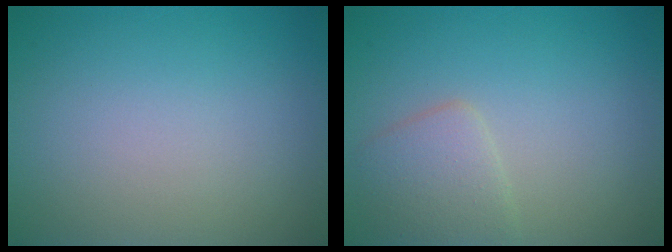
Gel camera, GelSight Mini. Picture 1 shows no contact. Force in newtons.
{"total": 2.6, "press": 2.6, "slide": 0.1}